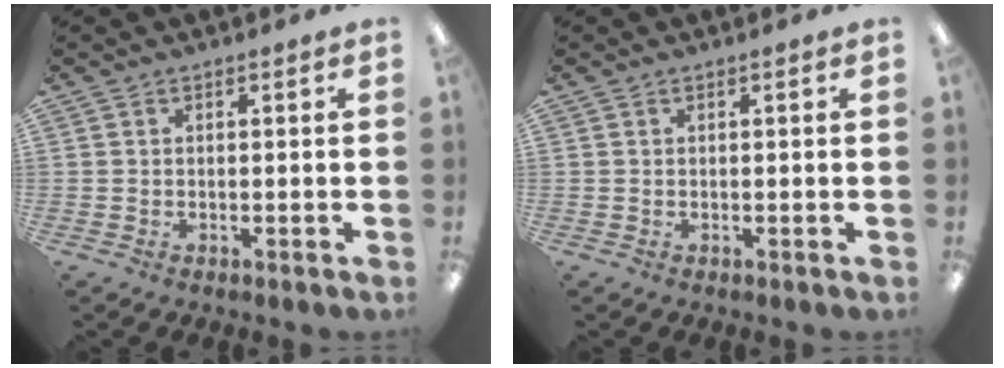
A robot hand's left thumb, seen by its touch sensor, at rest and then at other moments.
{"total": 0.0}